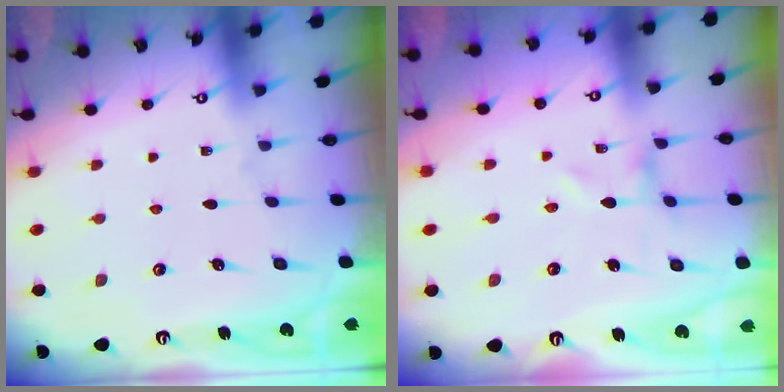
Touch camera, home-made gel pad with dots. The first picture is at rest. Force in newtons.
{"total": 0.0}